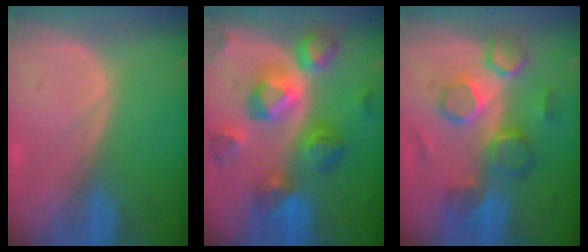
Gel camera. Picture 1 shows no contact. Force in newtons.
{"total": 11.1, "press": 11.0, "slide": 1.0}
{"total": 9.4, "press": 8.8, "slide": 3.4}